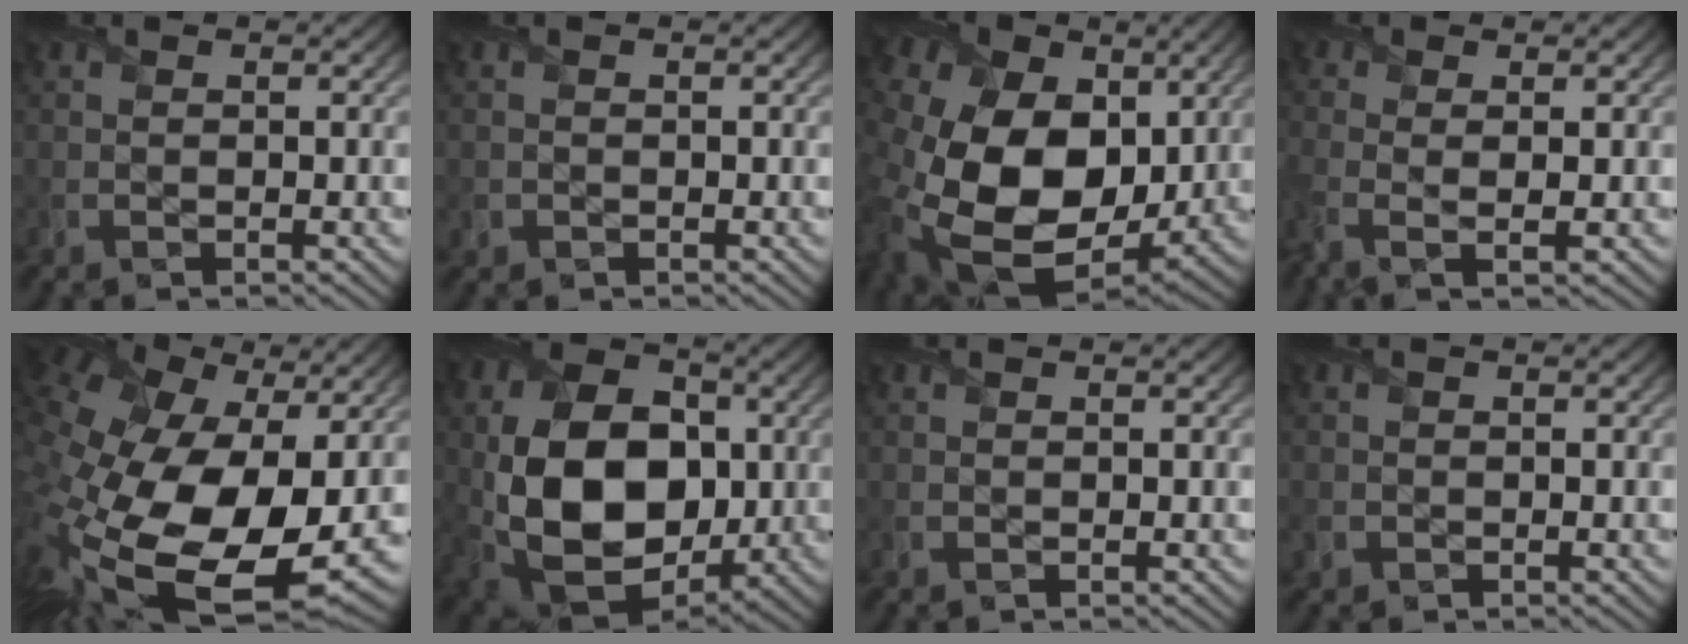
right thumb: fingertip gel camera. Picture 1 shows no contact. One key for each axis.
{"total": 0.9, "fx": -0.3, "fy": 0.8, "fz": 0.1, "tx": 0.002, "ty": -0.006, "tz": -0.009}
{"total": 22.2, "fx": 0.0, "fy": 16.1, "fz": 15.3, "tx": -0.351, "ty": -0.049, "tz": 0.021}
{"total": 3.9, "fx": -0.6, "fy": 1.3, "fz": 3.7, "tx": -0.085, "ty": -0.012, "tz": -0.012}
{"total": 21.6, "fx": -1.8, "fy": 13.1, "fz": 17.1, "tx": -0.383, "ty": -0.077, "tz": 0.010}
{"total": 18.5, "fx": -1.0, "fy": 12.8, "fz": 13.3, "tx": -0.256, "ty": -0.021, "tz": -0.010}
{"total": 0.0}
{"total": 1.3, "fx": -0.6, "fy": 1.1, "fz": 0.3, "tx": -0.007, "ty": -0.007, "tz": -0.016}